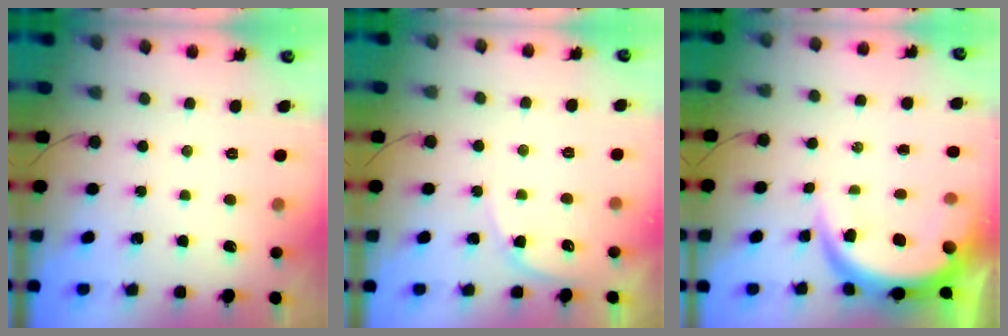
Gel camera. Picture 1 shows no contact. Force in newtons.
{"total": 4.6, "press": 4.6, "slide": 0.5}
{"total": 8.0, "press": 8.0, "slide": 0.9}